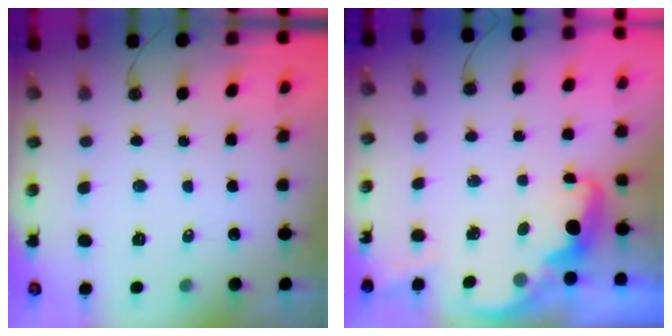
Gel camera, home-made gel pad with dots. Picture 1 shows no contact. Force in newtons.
{"total": 2.8, "press": 2.7, "slide": 0.8}